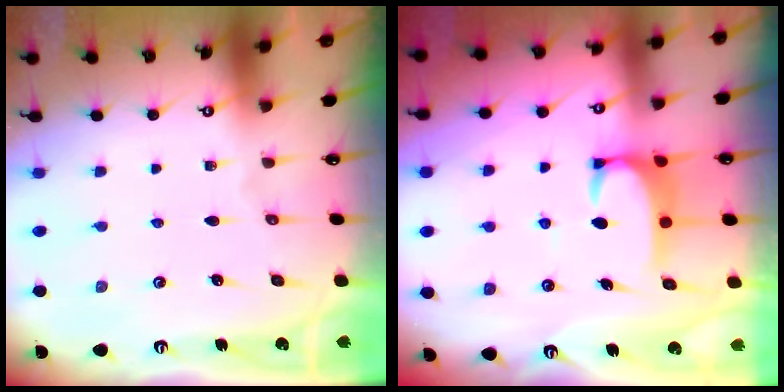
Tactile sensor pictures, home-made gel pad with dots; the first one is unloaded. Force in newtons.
{"total": 3.6, "press": 3.5, "slide": 0.9}